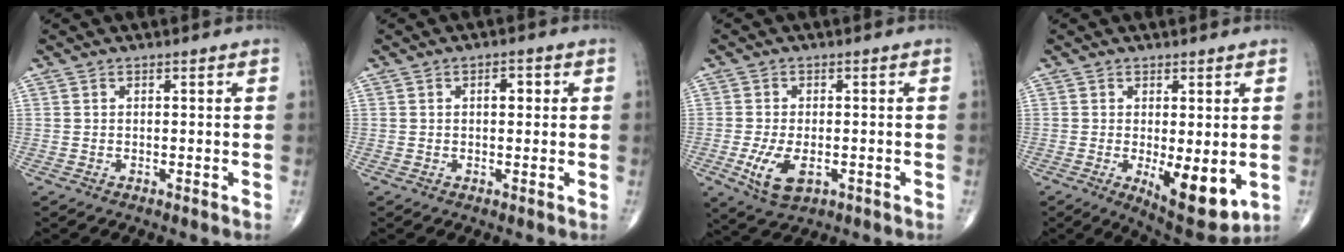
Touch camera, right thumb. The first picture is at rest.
{"total": 2.4, "force": [0.5, 1.4, 1.9], "torque": [-0.018, 0.004, 0.003]}
{"total": 7.0, "force": [-2.1, 3.7, 5.6], "torque": [-0.111, -0.007, -0.029]}
{"total": 10.1, "force": [-1.8, 3.9, 9.2], "torque": [-0.123, -0.027, -0.016]}